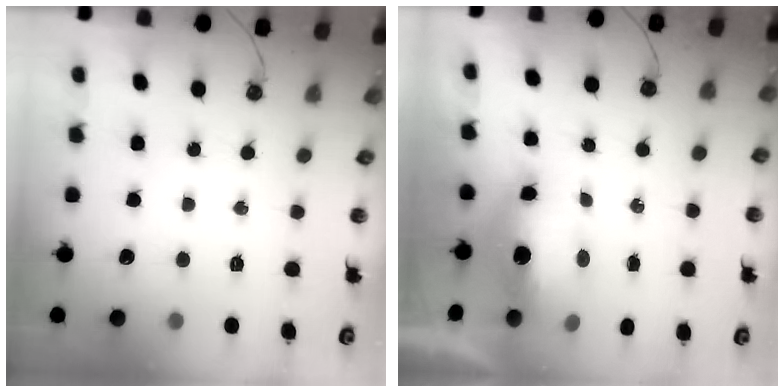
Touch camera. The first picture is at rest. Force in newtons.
{"total": 8.6, "press": 8.5, "slide": 1.1}